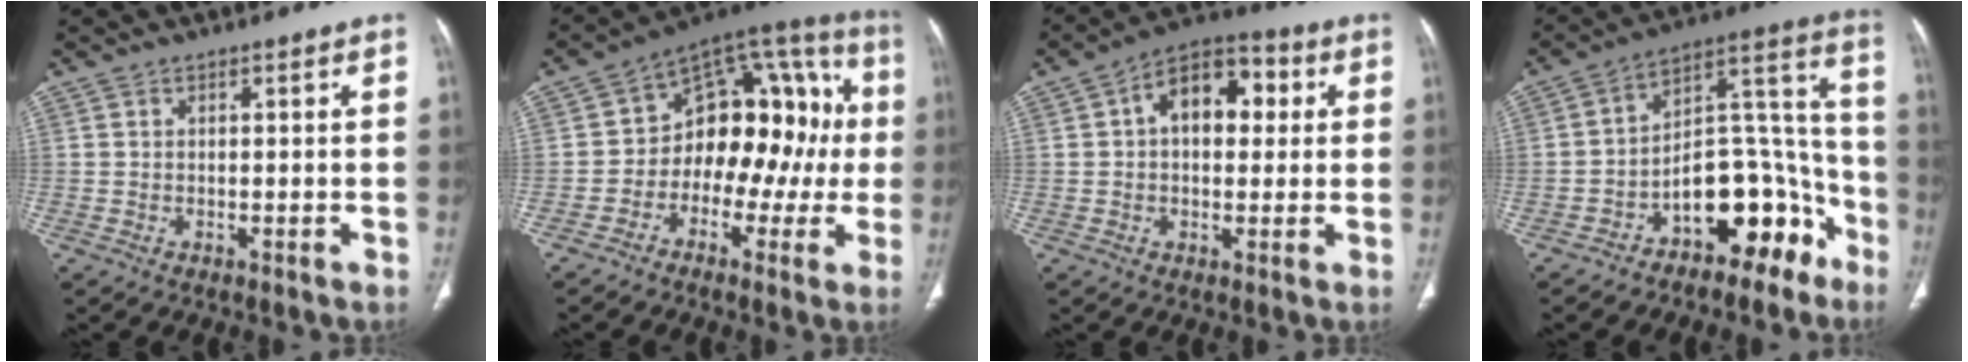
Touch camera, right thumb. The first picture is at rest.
{"total": 17.6, "force": [-1.2, 11.7, 13.1], "torque": [-0.112, 0.066, -0.029]}
{"total": 11.9, "force": [2.4, 7.5, 8.9], "torque": [-0.101, 0.027, 0.028]}
{"total": 16.6, "force": [-9.1, 8.7, 10.9], "torque": [-0.099, 0.123, -0.141]}